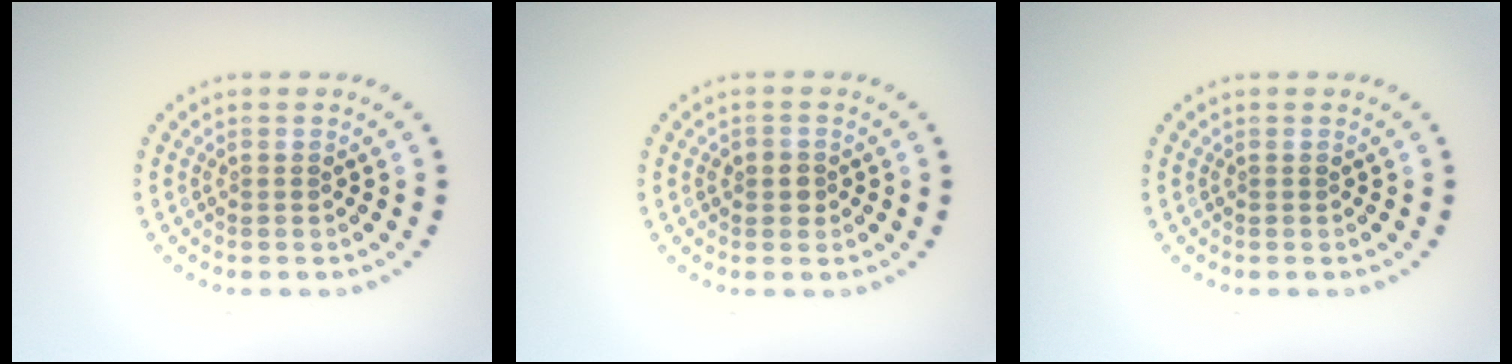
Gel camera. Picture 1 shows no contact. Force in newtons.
{"total": 1.5, "press": 1.3, "slide": 0.6}
{"total": 0.0}